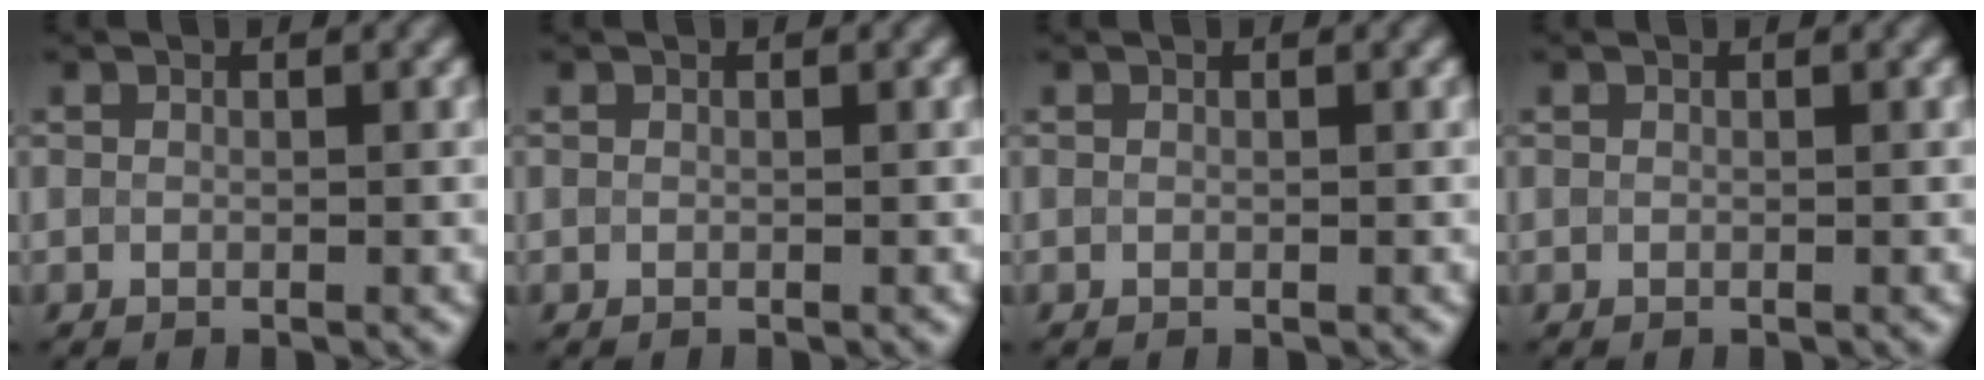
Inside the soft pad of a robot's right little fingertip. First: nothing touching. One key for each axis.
{"total": 0.0}
{"total": 0.0}
{"total": 0.0}